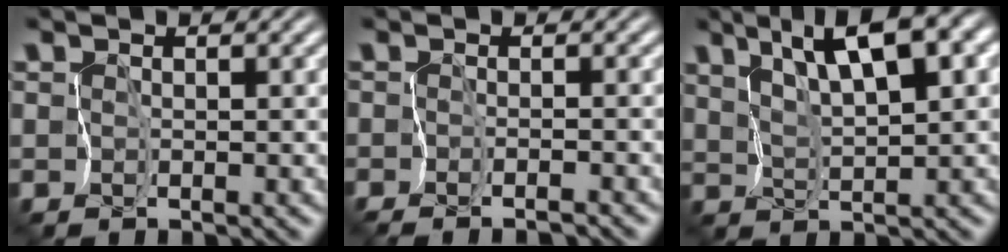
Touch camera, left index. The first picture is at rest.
{"total": 1.7, "force": [-1.6, -0.5, 0.4], "torque": [-0.011, -0.008, -0.036]}
{"total": 7.5, "force": [4.6, 1.4, 5.8], "torque": [-0.121, 0.015, 0.080]}